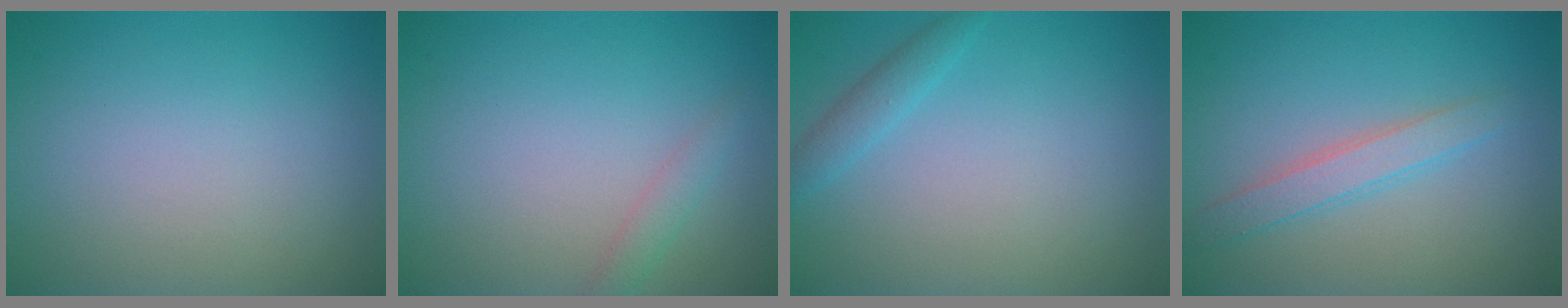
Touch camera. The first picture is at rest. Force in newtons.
{"total": 1.3, "press": 1.3, "slide": 0.0}
{"total": 1.5, "press": 1.5, "slide": 0.1}
{"total": 2.3, "press": 2.3, "slide": 0.1}